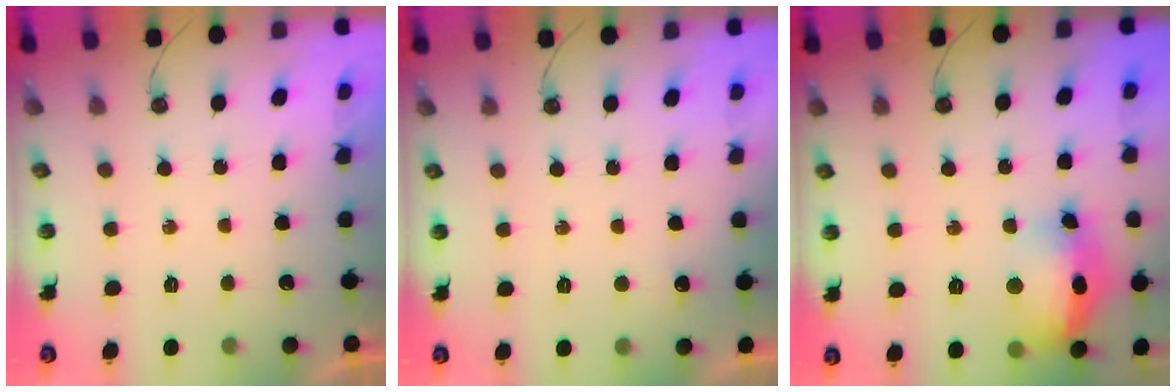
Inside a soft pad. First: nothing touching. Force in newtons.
{"total": 2.9, "press": 2.8, "slide": 0.6}
{"total": 17.4, "press": 17.3, "slide": 2.0}